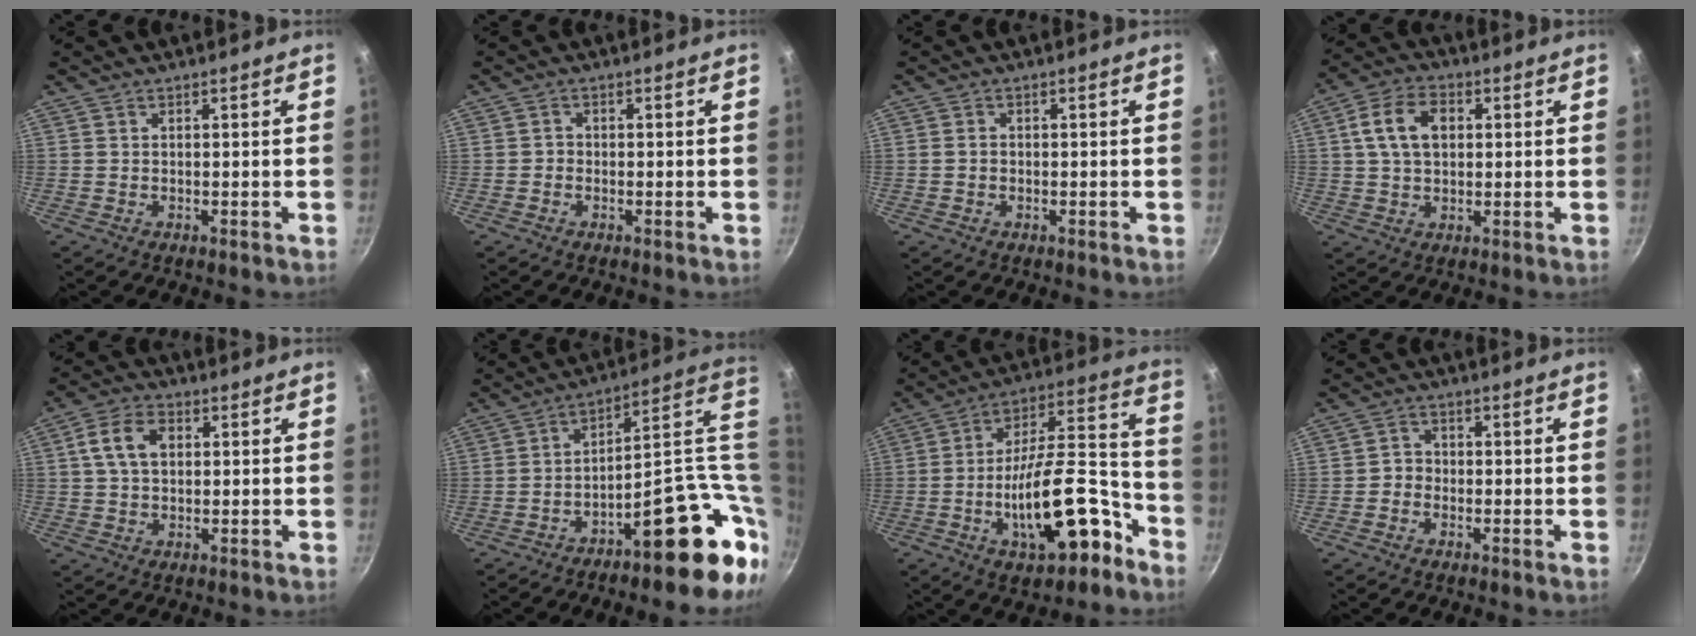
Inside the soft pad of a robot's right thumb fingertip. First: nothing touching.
{"total": 1.0, "force": [-0.6, 0.8, 0.2], "torque": [0.001, 0.002, -0.015]}
{"total": 1.3, "force": [-0.3, 1.1, 0.6], "torque": [-0.009, 0.005, -0.006]}
{"total": 9.5, "force": [2.0, 6.5, 6.7], "torque": [-0.106, 0.015, 0.026]}
{"total": 7.5, "force": [1.5, 5.2, 5.3], "torque": [-0.086, 0.014, 0.019]}
{"total": 20.0, "force": [-2.4, 8.2, 18.1], "torque": [-0.201, 0.024, -0.031]}
{"total": 20.6, "force": [-9.0, 8.6, 16.5], "torque": [-0.218, 0.077, -0.135]}
{"total": 2.3, "force": [-1.0, 1.9, 0.7], "torque": [0.003, 0.014, -0.025]}